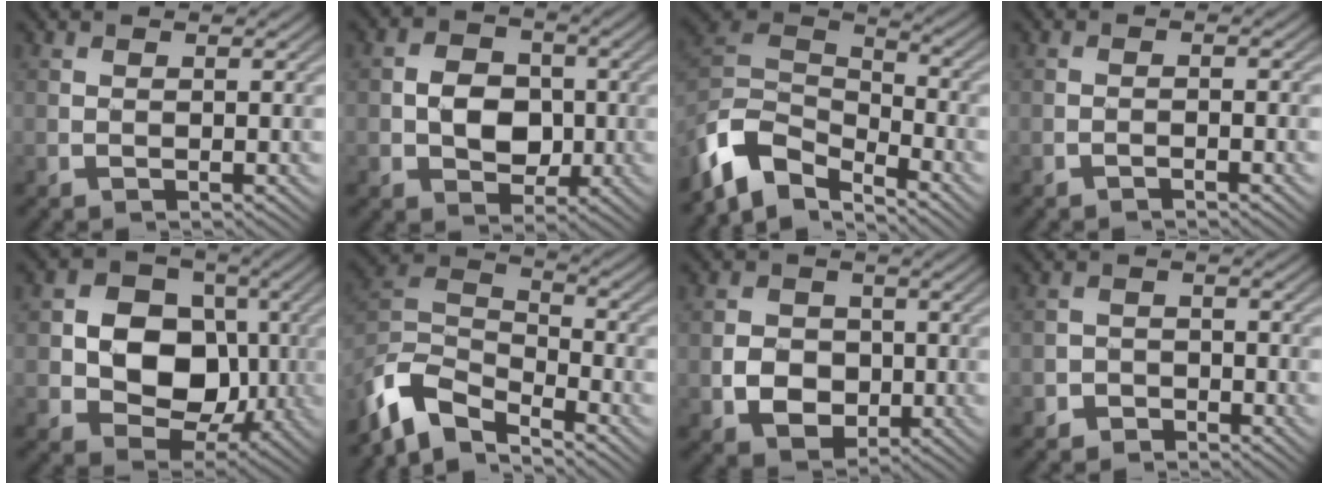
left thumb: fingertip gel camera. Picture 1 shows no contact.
{"total": 5.7, "force": [-0.8, 4.5, 3.3], "torque": [-0.054, -0.003, -0.027]}
{"total": 10.2, "force": [-7.0, 5.2, 5.3], "torque": [-0.121, -0.003, -0.152]}
{"total": 1.0, "force": [-0.9, 0.0, 0.5], "torque": [-0.008, 0.000, -0.017]}
{"total": 11.1, "force": [-0.5, 9.0, 6.4], "torque": [-0.119, -0.003, -0.029]}
{"total": 9.3, "force": [-7.1, 3.8, 4.7], "torque": [-0.105, -0.004, -0.159]}
{"total": 5.2, "force": [-1.1, 4.4, 2.5], "torque": [-0.050, -0.006, -0.029]}
{"total": 2.4, "force": [-1.8, 1.5, 0.2], "torque": [0.011, 0.005, -0.046]}